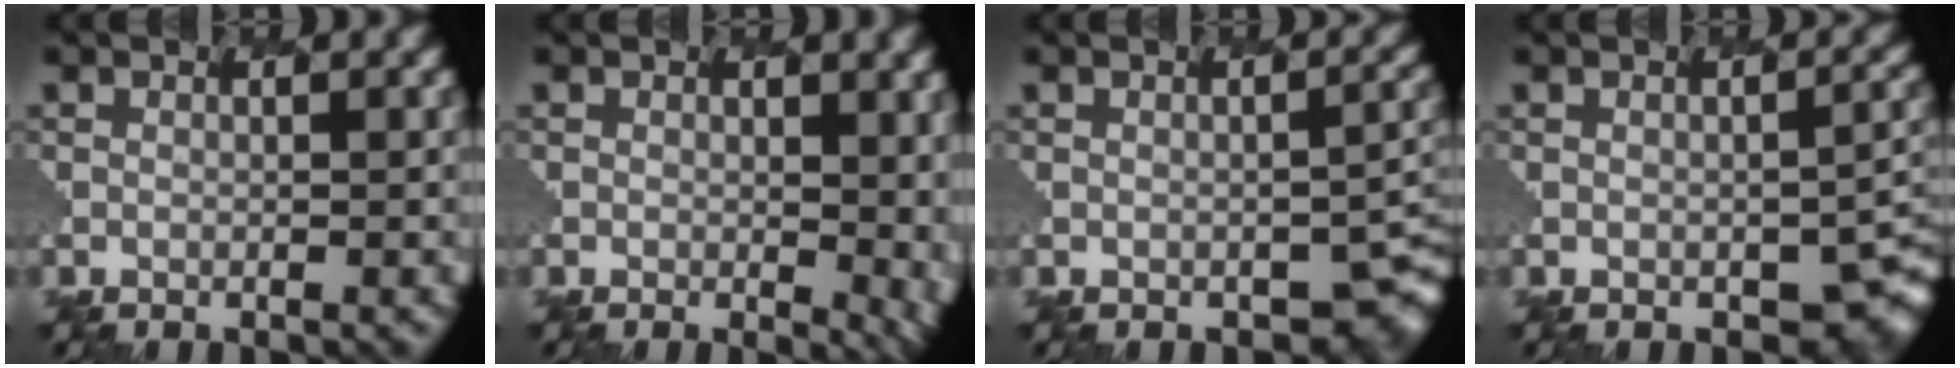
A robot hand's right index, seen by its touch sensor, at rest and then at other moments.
{"total": 4.4, "force": [-0.2, 2.1, 3.8], "torque": [-0.038, -0.010, 0.004]}
{"total": 5.5, "force": [-2.1, 2.9, 4.2], "torque": [-0.046, -0.016, -0.005]}
{"total": 5.6, "force": [-2.0, 2.8, 4.4], "torque": [-0.055, -0.014, -0.006]}